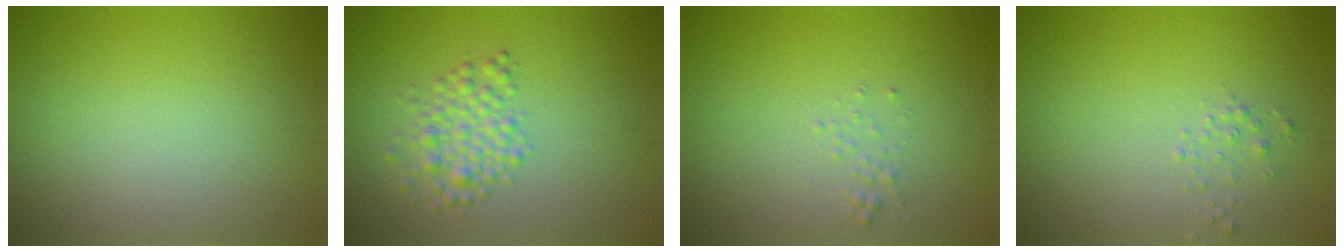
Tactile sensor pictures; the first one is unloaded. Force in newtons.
{"total": 2.9, "press": 2.9, "slide": 0.1}
{"total": 0.8, "press": 0.8, "slide": 0.1}
{"total": 0.9, "press": 0.9, "slide": 0.0}